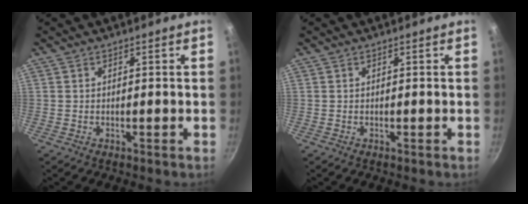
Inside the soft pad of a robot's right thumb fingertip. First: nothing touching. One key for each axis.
{"total": 0.0}